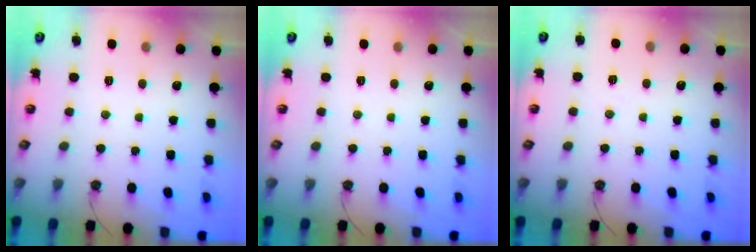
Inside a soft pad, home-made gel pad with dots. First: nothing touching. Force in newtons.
{"total": 0.0}
{"total": 5.3, "press": 3.1, "slide": 4.3}